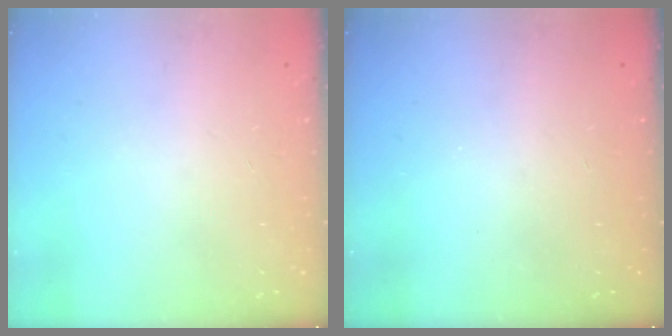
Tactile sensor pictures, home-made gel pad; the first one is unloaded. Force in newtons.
{"total": 0.0}